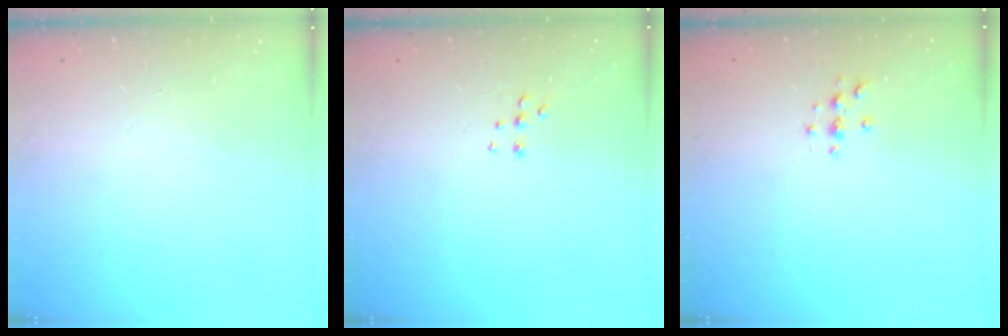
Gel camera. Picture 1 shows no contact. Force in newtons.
{"total": 5.3, "press": 5.3, "slide": 0.6}
{"total": 3.0, "press": 3.0, "slide": 0.4}